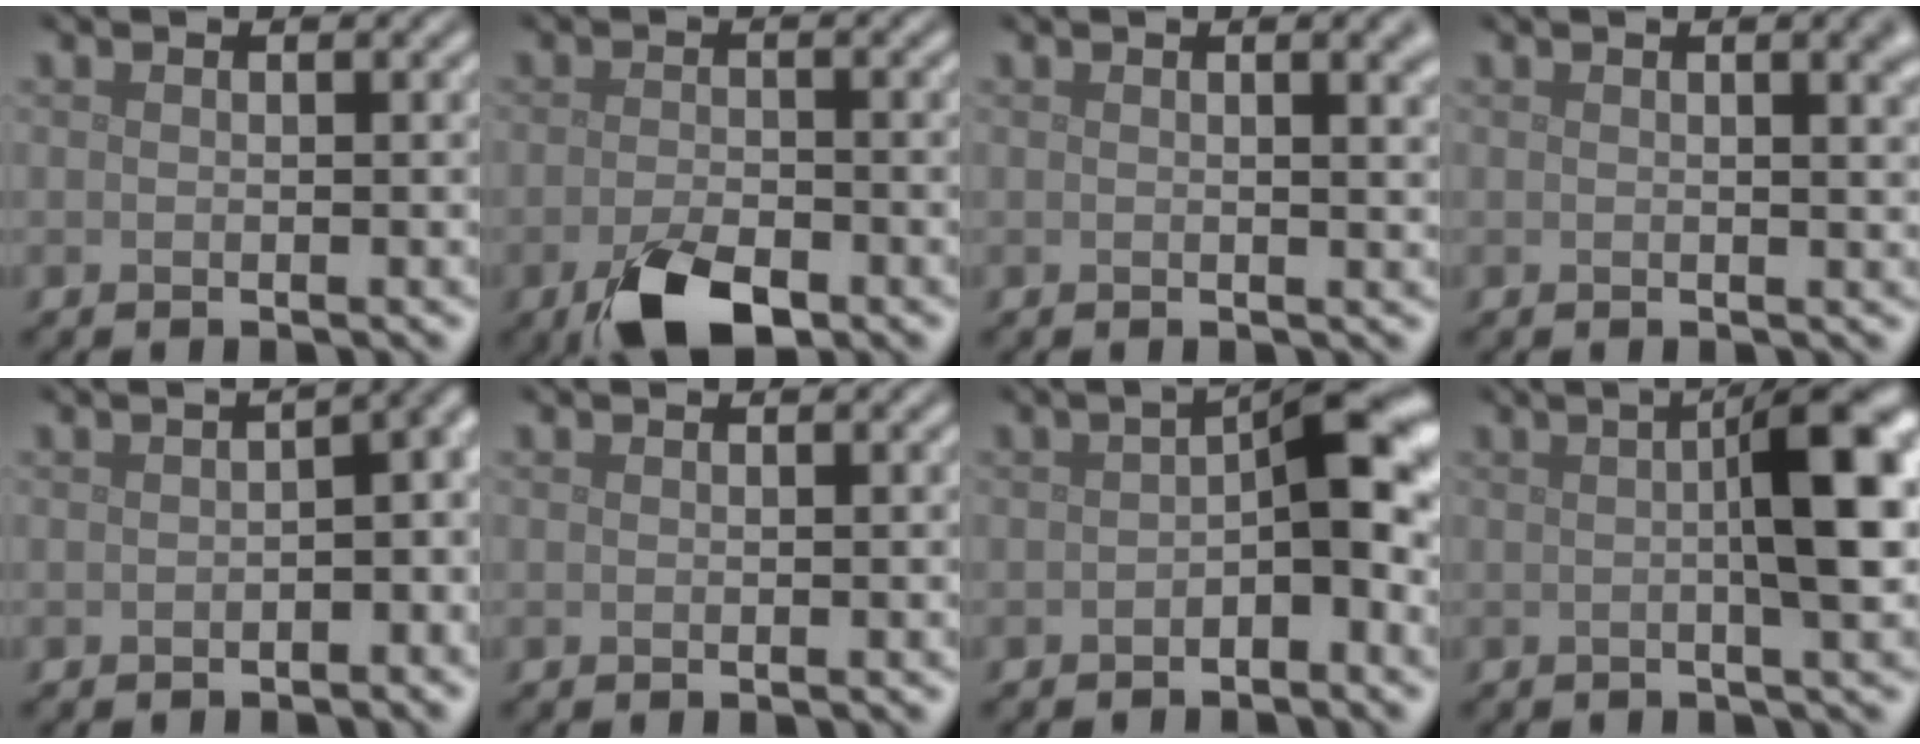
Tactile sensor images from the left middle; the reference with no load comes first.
{"total": 5.7, "force": [-3.2, 2.7, 3.9], "torque": [-0.075, -0.011, -0.059]}
{"total": 3.3, "force": [1.2, 1.3, 2.8], "torque": [-0.018, 0.007, 0.015]}
{"total": 3.3, "force": [1.2, 1.3, 2.8], "torque": [-0.018, 0.009, 0.014]}
{"total": 6.6, "force": [-0.6, 3.4, 5.7], "torque": [-0.017, 0.014, -0.007]}
{"total": 0.0}
{"total": 4.6, "force": [-0.6, 1.8, 4.2], "torque": [-0.054, 0.012, -0.016]}
{"total": 7.5, "force": [0.9, 1.6, 7.3], "torque": [-0.087, 0.015, 0.010]}